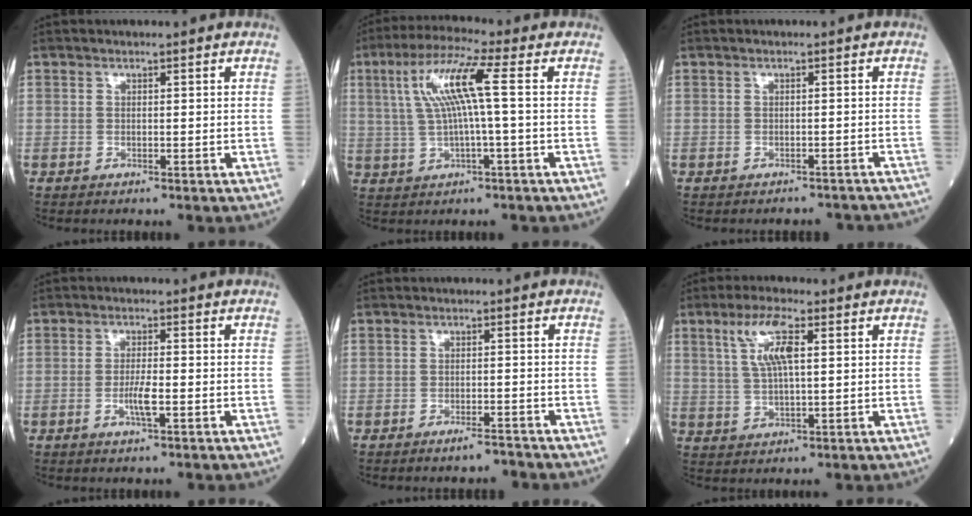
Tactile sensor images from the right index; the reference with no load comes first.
{"total": 9.4, "force": [1.6, -0.1, 9.2], "torque": [-0.186, 0.022, 0.032]}
{"total": 6.4, "force": [-6.1, 1.6, 1.3], "torque": [-0.011, -0.002, -0.059]}
{"total": 3.4, "force": [-1.1, 0.3, 3.2], "torque": [-0.065, -0.003, -0.020]}
{"total": 2.3, "force": [-2.1, 0.1, 0.9], "torque": [-0.016, -0.001, -0.033]}
{"total": 7.0, "force": [2.6, 1.3, 6.4], "torque": [-0.130, 0.009, 0.053]}